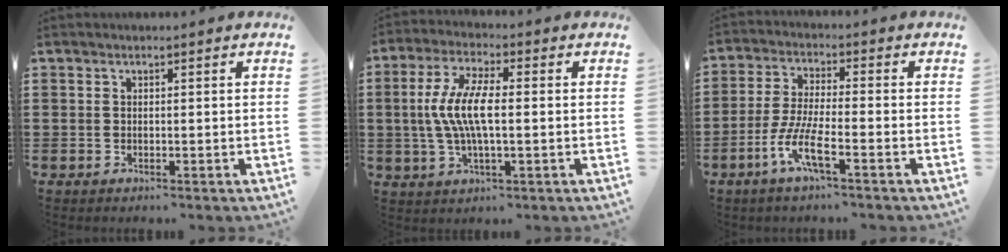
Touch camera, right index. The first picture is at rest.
{"total": 8.2, "force": [-0.4, 2.7, 7.7], "torque": [-0.172, -0.005, -0.018]}
{"total": 7.4, "force": [-3.9, 1.1, 6.1], "torque": [-0.148, -0.017, -0.082]}